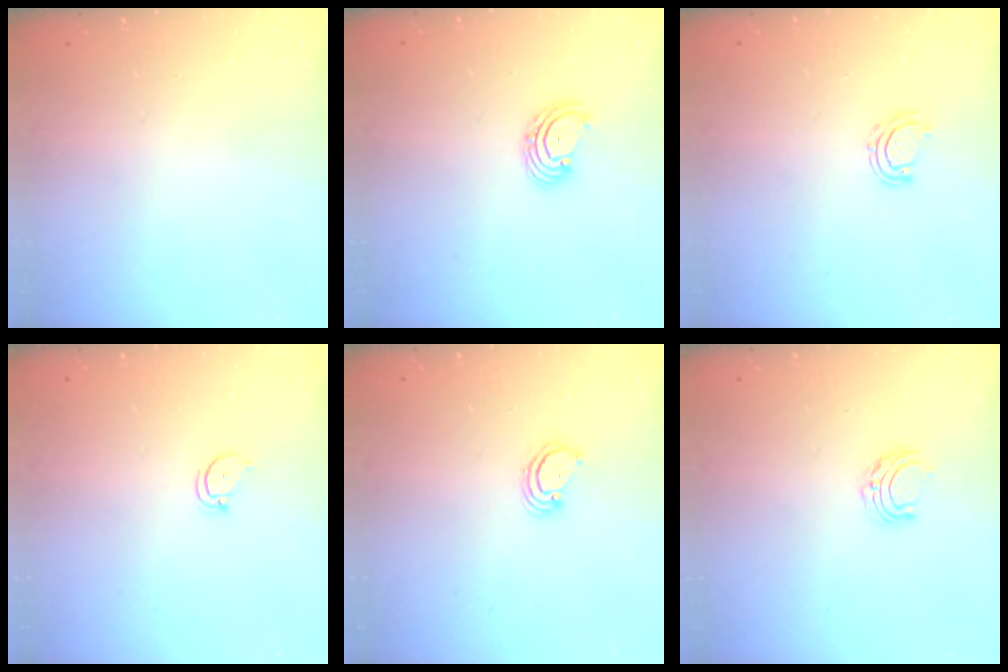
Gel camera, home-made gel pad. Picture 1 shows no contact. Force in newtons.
{"total": 3.3, "press": 3.2, "slide": 0.5}
{"total": 6.1, "press": 5.9, "slide": 1.4}
{"total": 2.3, "press": 2.3, "slide": 0.2}
{"total": 2.6, "press": 2.6, "slide": 0.2}
{"total": 5.6, "press": 5.6, "slide": 0.5}